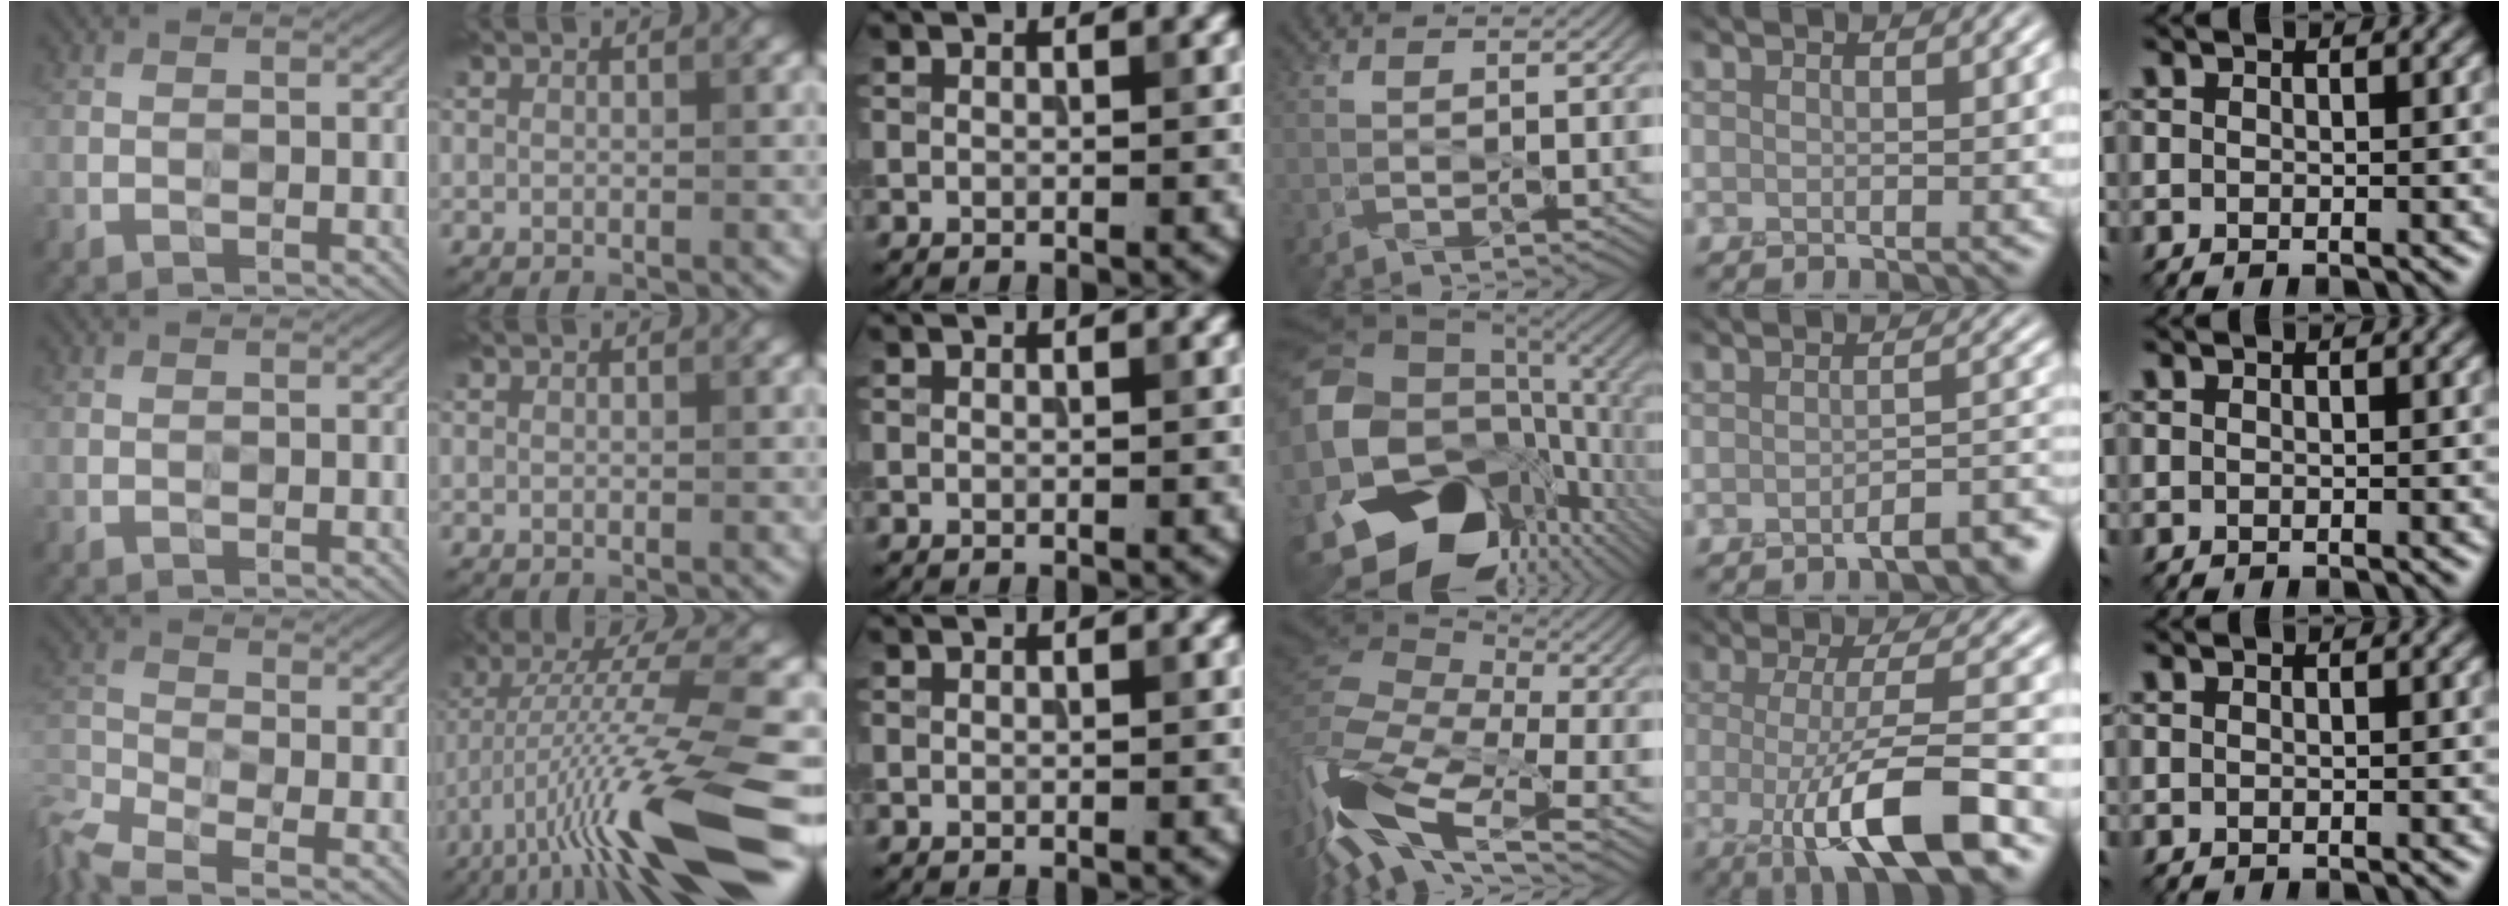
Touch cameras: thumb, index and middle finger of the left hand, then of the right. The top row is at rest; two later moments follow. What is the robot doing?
{"motion": "peel", "object": "tape"}